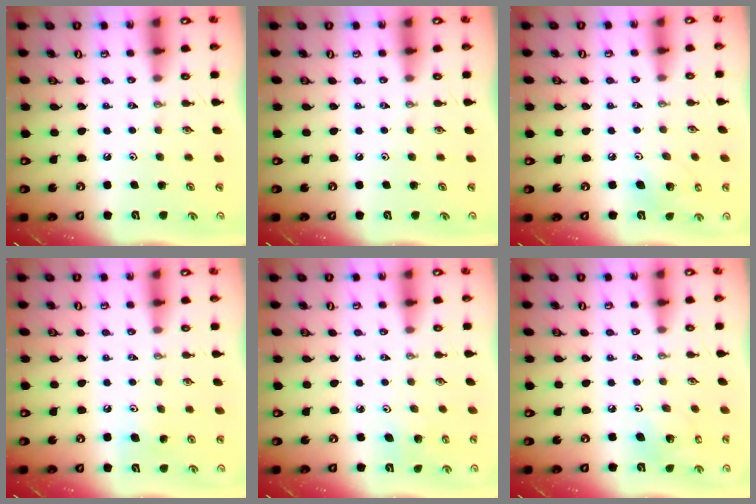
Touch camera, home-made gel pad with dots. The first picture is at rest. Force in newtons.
{"total": 0.0}
{"total": 6.6, "press": 6.3, "slide": 2.2}
{"total": 5.5, "press": 5.2, "slide": 1.7}
{"total": 3.8, "press": 3.8, "slide": 0.3}
{"total": 5.6, "press": 5.4, "slide": 1.4}